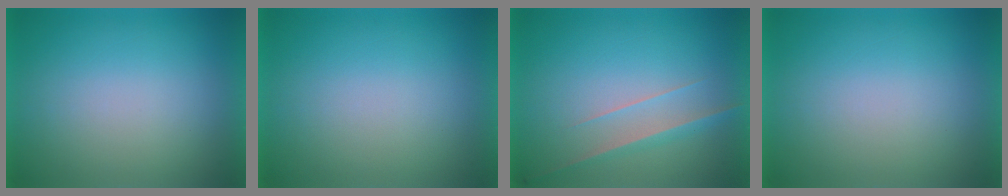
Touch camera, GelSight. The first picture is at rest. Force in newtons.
{"total": 0.0}
{"total": 2.8}
{"total": 0.0}